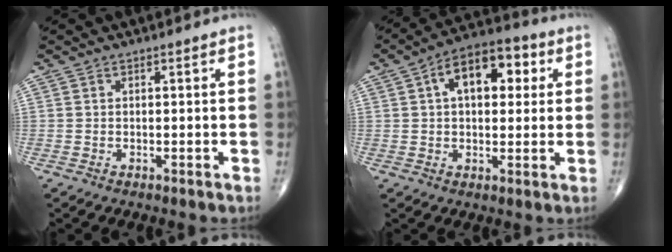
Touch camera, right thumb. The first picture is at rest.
{"total": 12.7, "force": [3.5, 7.2, 9.9], "torque": [-0.126, 0.021, 0.046]}